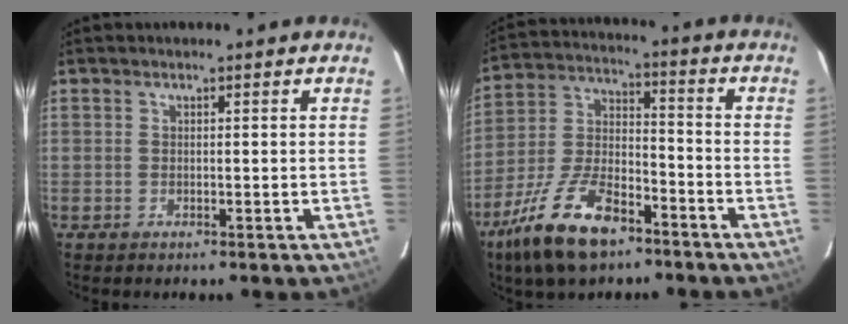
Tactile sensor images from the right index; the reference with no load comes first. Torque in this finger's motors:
{"motor_torque": [1.14, -1.00, 0.96, 0.19]}